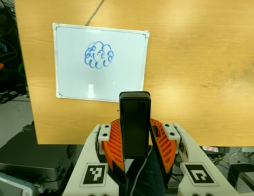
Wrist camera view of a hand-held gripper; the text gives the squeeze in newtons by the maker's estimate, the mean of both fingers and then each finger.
{"total": 5.4, "left": 4.6, "right": 6.2}